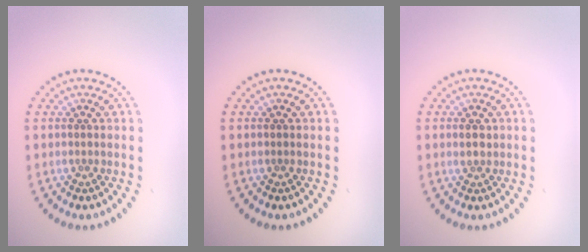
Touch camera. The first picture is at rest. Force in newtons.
{"total": 0.0}
{"total": 1.1, "press": 1.1, "slide": 0.4}